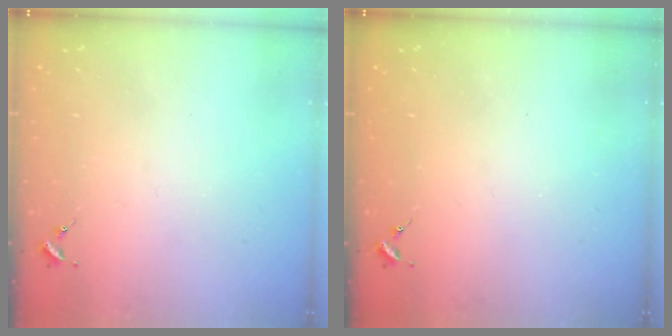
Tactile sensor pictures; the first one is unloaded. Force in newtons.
{"total": 0.8, "press": 0.8, "slide": 0.0}